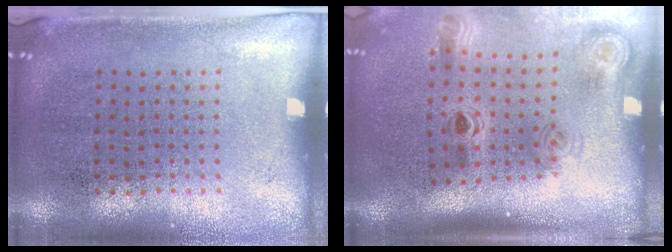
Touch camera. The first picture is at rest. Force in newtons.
{"total": 2.1, "press": 1.4, "slide": 1.5}